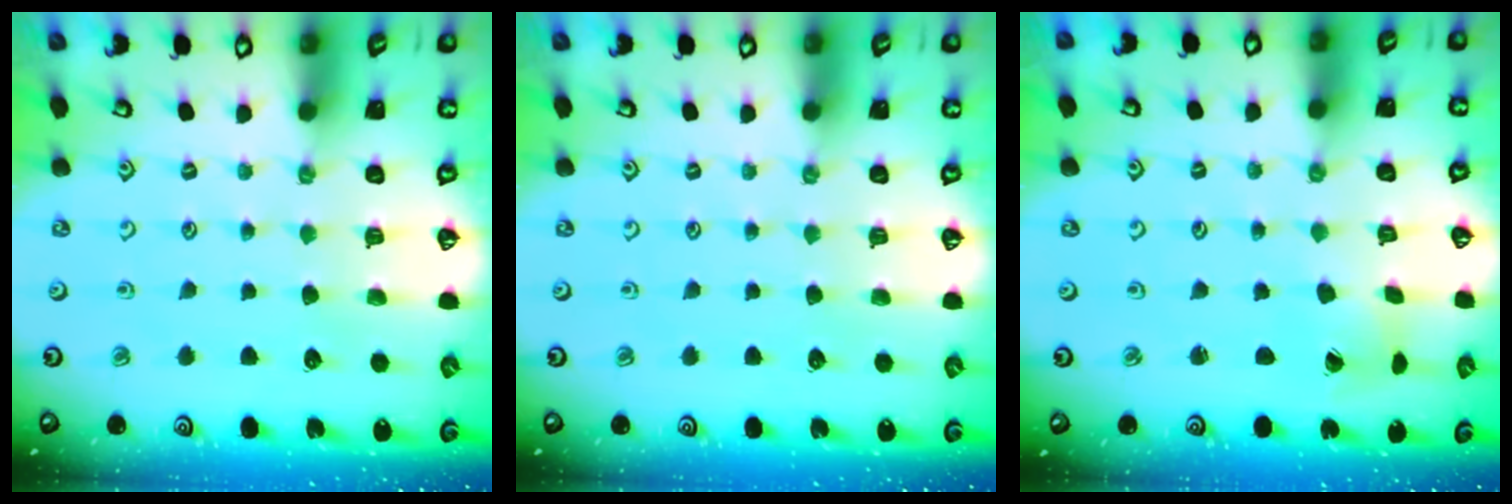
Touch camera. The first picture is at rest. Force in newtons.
{"total": 0.0}
{"total": 1.4, "press": 1.4, "slide": 0.2}